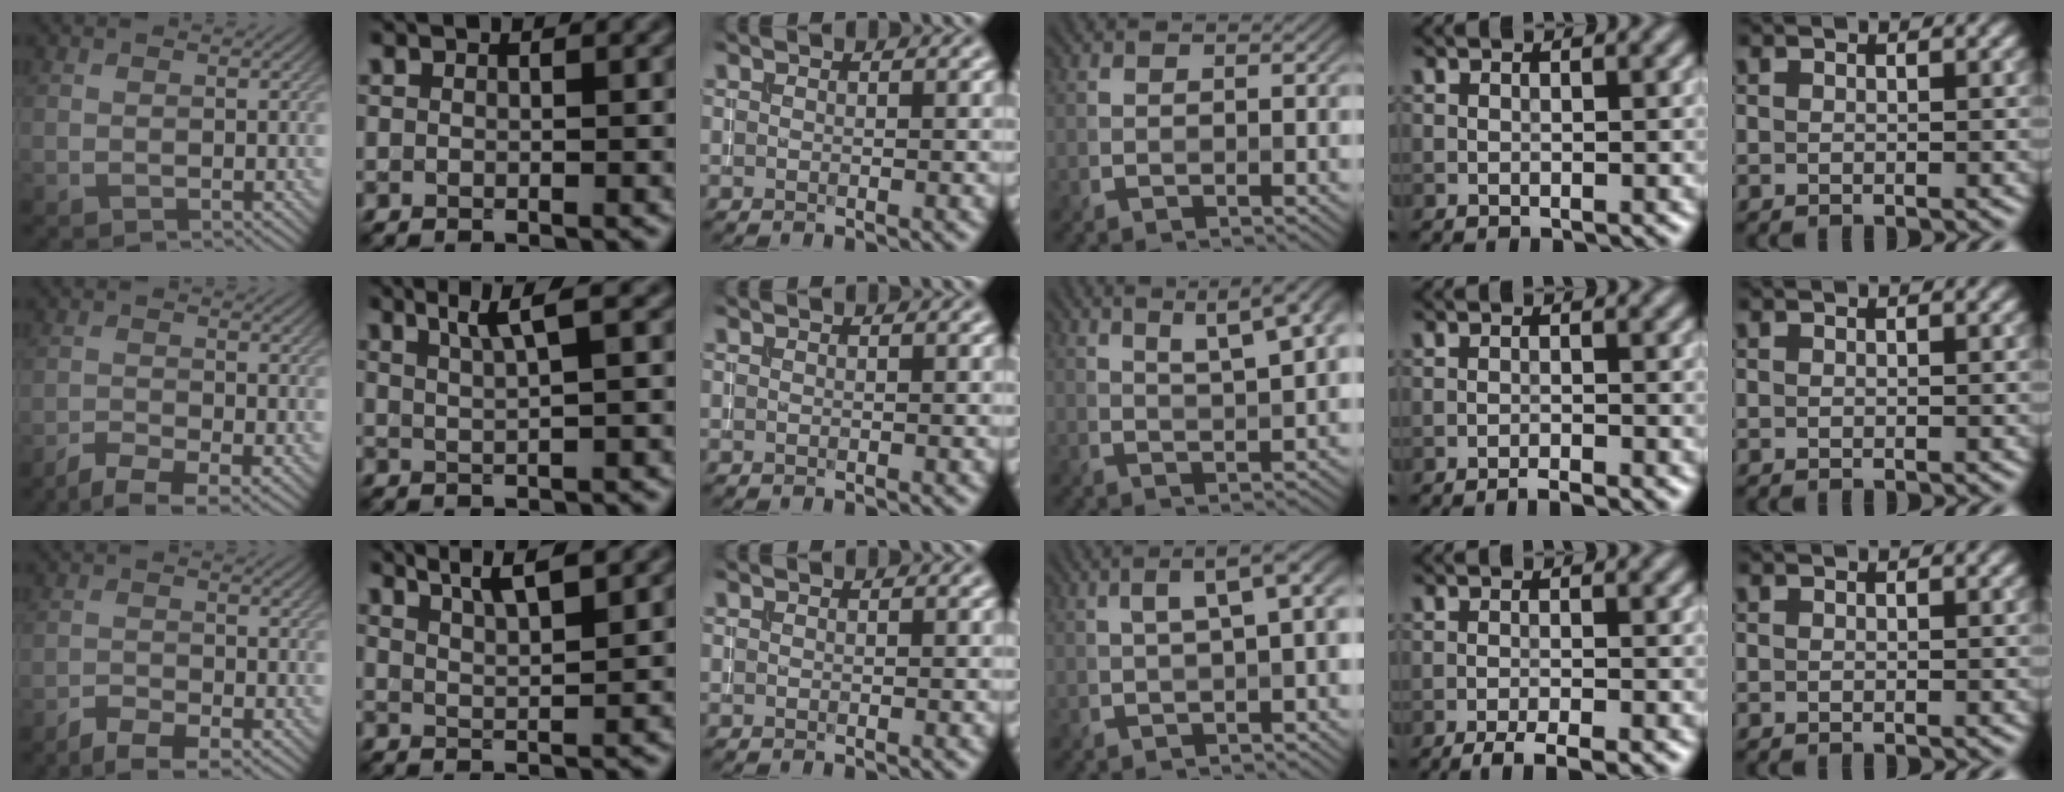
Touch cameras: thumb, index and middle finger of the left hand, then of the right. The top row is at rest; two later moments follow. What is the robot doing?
{"motion": "pour", "object": "almond"}